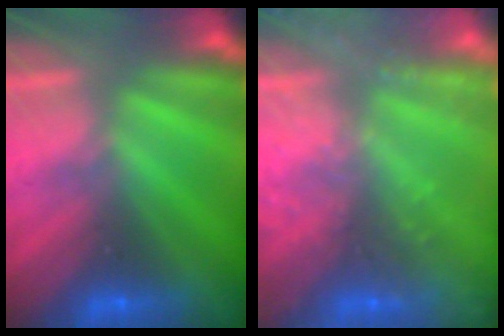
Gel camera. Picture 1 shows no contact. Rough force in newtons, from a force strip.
{"total": 8.1}